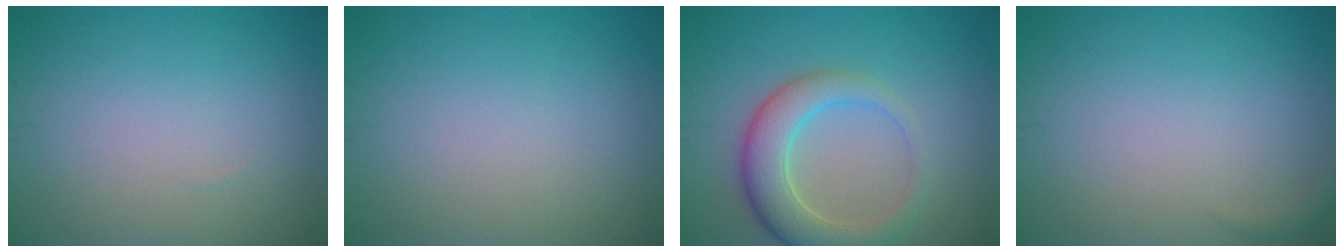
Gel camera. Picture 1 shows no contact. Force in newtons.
{"total": 0.0}
{"total": 5.5, "press": 5.5, "slide": 0.5}
{"total": 0.7, "press": 0.7, "slide": 0.1}